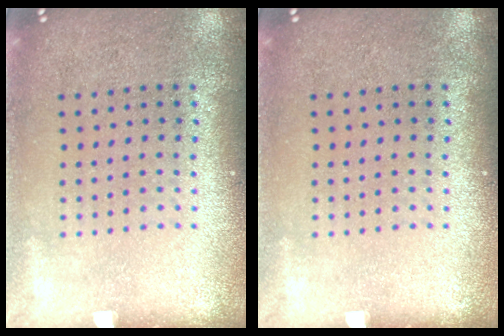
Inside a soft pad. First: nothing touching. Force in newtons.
{"total": 0.0}